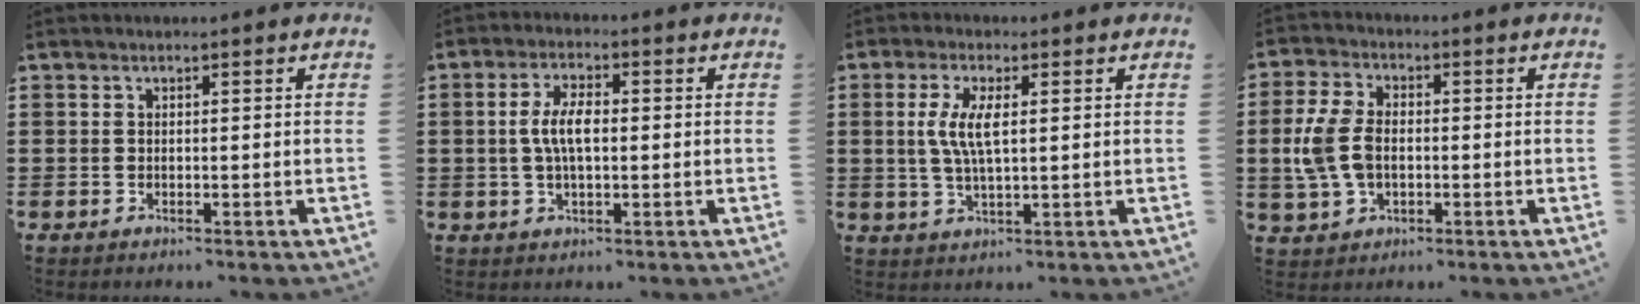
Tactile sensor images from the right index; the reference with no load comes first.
{"total": 5.5, "force": [0.0, 2.2, 5.1], "torque": [-0.110, 0.001, -0.006]}
{"total": 5.5, "force": [0.9, 1.6, 5.2], "torque": [-0.117, 0.000, 0.008]}
{"total": 7.4, "force": [-0.5, 4.8, 5.7], "torque": [-0.155, -0.002, -0.022]}